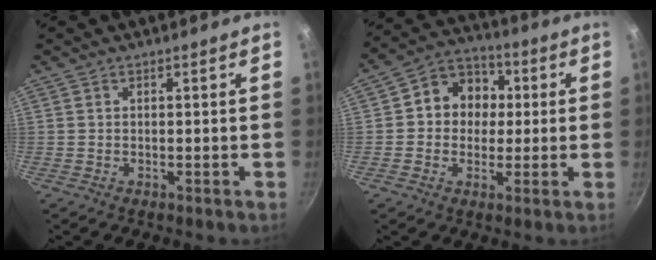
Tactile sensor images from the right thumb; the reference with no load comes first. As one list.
[{"total": 10.7, "force": [1.1, 9.3, 5.0], "torque": [-0.031, 0.020, -0.003]}]